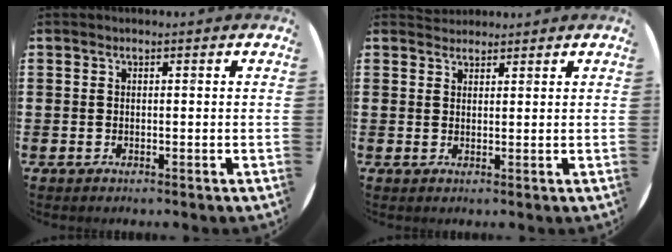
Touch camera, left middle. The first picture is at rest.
{"total": 1.5, "force": [1.5, 0.4, -0.2], "torque": [0.001, 0.003, 0.030]}